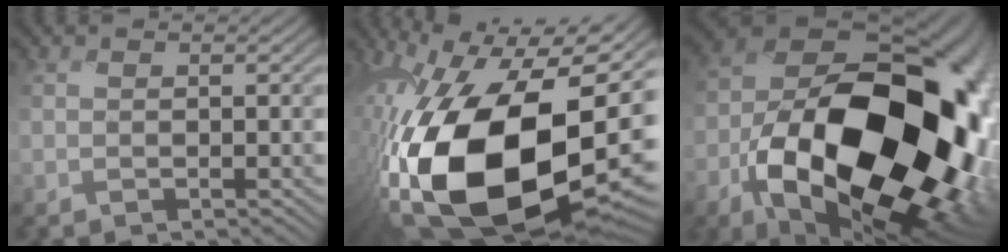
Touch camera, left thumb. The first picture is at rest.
{"total": 22.7, "force": [-3.7, 12.8, 18.3], "torque": [-0.391, -0.053, -0.046]}
{"total": 23.5, "force": [-5.4, 14.6, 17.5], "torque": [-0.341, -0.079, -0.044]}